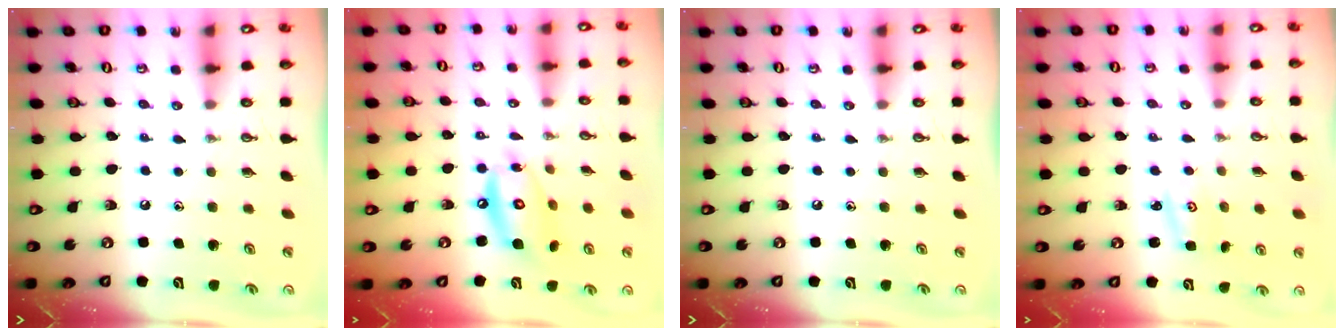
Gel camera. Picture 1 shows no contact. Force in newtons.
{"total": 13.3, "press": 13.2, "slide": 1.2}
{"total": 0.0}
{"total": 2.5, "press": 2.5, "slide": 0.4}